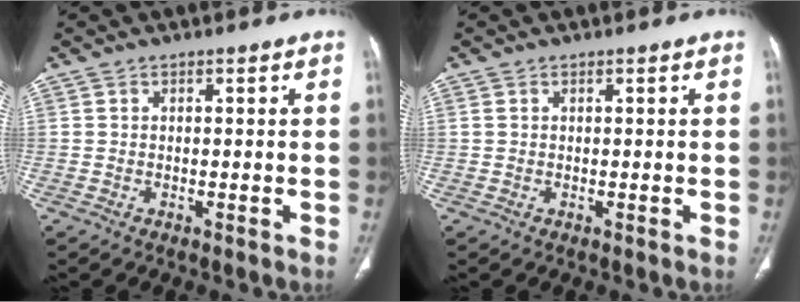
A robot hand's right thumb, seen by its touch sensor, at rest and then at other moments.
{"total": 0.5, "force": [0.3, 0.3, 0.3], "torque": [-0.008, 0.008, 0.009]}